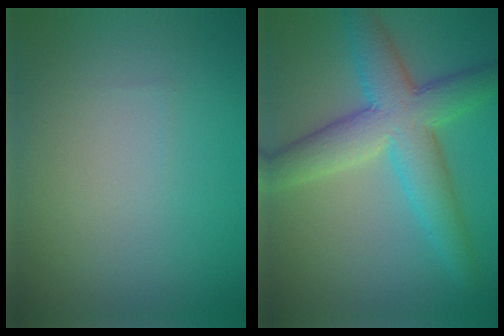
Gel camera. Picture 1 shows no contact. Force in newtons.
{"total": 7.5, "press": 7.5, "slide": 0.3}